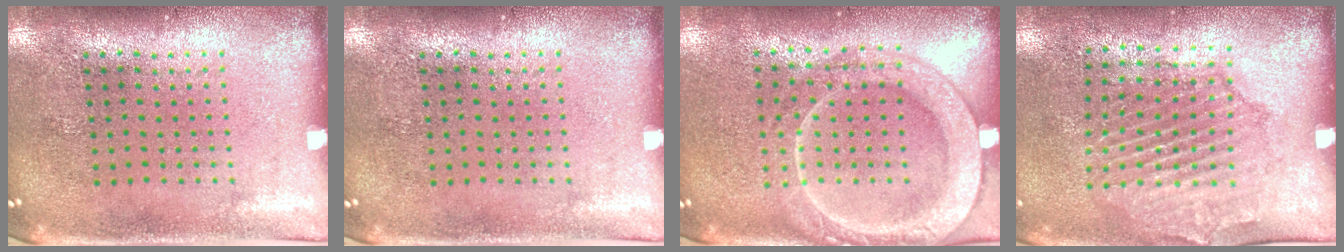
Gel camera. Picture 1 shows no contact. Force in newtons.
{"total": 0.0}
{"total": 2.0, "press": 1.9, "slide": 0.3}
{"total": 1.6, "press": 1.5, "slide": 0.4}